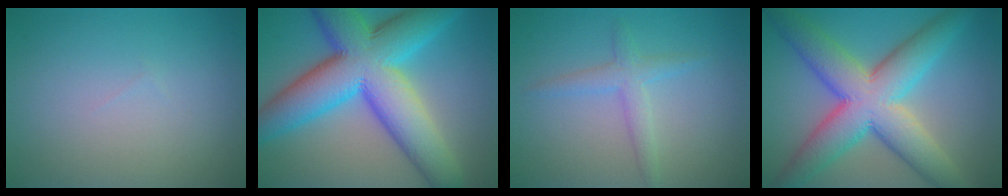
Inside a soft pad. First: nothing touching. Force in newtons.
{"total": 13.6, "press": 13.6, "slide": 0.1}
{"total": 2.2, "press": 2.2, "slide": 0.1}
{"total": 10.3, "press": 10.3, "slide": 0.2}